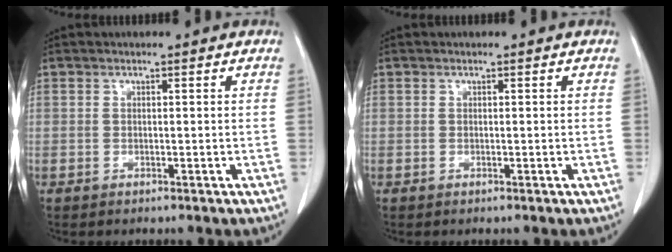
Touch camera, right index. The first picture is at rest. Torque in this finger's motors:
{"motor_torque": [-0.06, 0.04, 0.00, 0.00]}